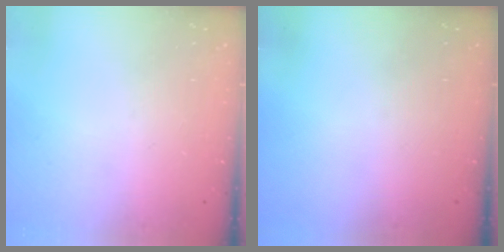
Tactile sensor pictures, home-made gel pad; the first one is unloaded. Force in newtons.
{"total": 0.0}